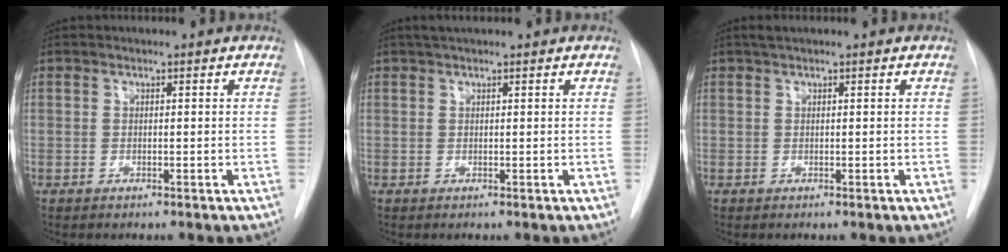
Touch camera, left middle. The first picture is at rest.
{"total": 1.9, "force": [1.6, 0.3, 1.1], "torque": [-0.017, 0.017, 0.025]}
{"total": 1.1, "force": [0.9, 0.1, 0.7], "torque": [-0.015, 0.012, 0.017]}